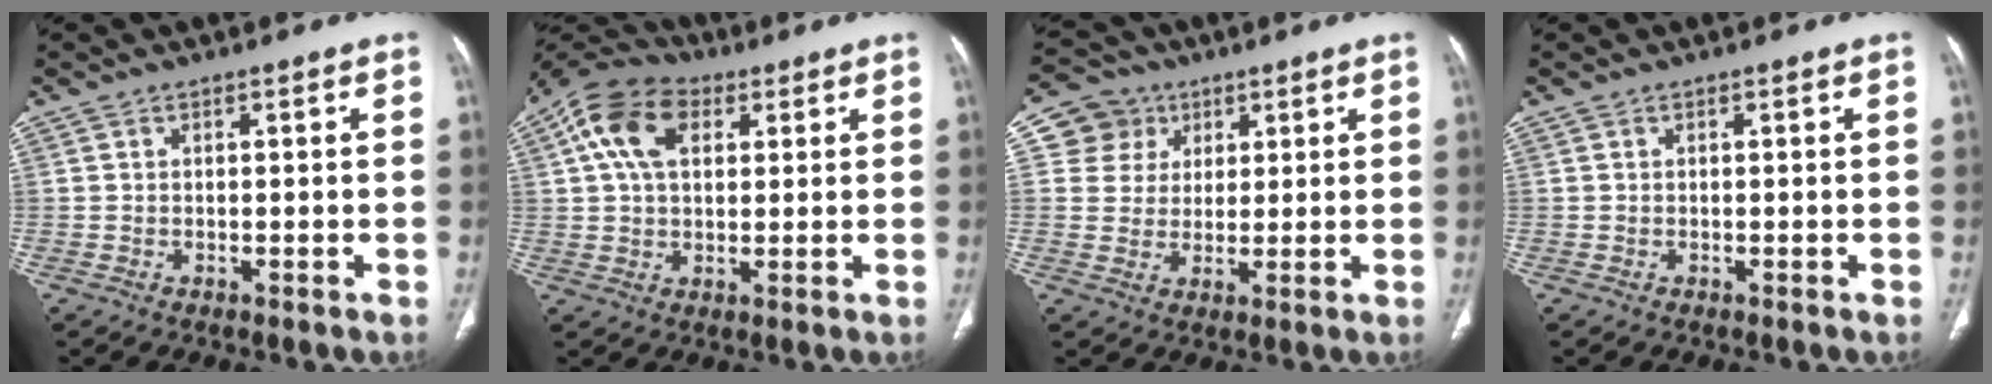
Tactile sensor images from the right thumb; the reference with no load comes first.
{"total": 12.4, "force": [4.3, 7.8, 8.7], "torque": [-0.159, 0.019, 0.069]}
{"total": 7.5, "force": [2.9, 6.9, 0.9], "torque": [0.019, -0.006, 0.049]}
{"total": 0.0}